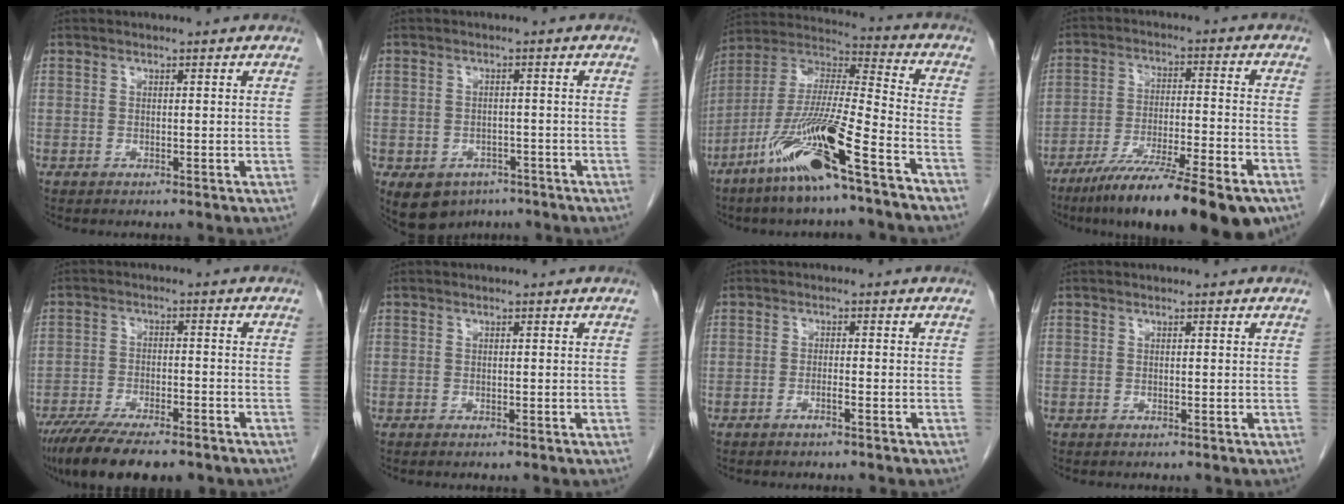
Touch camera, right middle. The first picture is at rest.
{"total": 8.2, "force": [-5.0, 5.9, 2.9], "torque": [-0.062, 0.005, -0.066]}
{"total": 17.8, "force": [-10.6, 1.3, 14.3], "torque": [-0.308, -0.027, -0.198]}
{"total": 18.6, "force": [-13.7, 1.1, 12.6], "torque": [-0.160, -0.028, -0.224]}
{"total": 14.5, "force": [-11.3, 3.4, 8.5], "torque": [-0.154, -0.026, -0.179]}
{"total": 0.5, "force": [-0.4, -0.3, 0.2], "torque": [-0.008, -0.002, -0.007]}
{"total": 1.6, "force": [-1.2, 0.0, 1.1], "torque": [-0.025, 0.000, -0.018]}
{"total": 0.0}